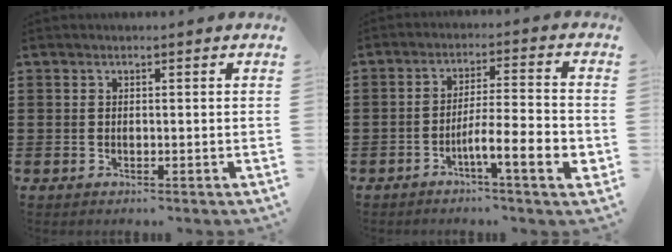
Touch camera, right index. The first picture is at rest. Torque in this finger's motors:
{"motor_torque": [0.73, -0.55, 0.61, 0.13]}